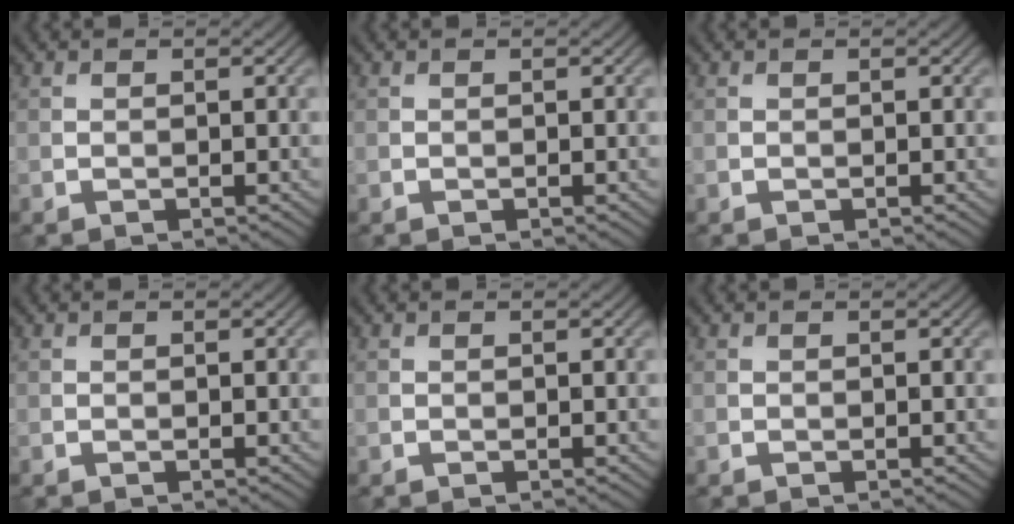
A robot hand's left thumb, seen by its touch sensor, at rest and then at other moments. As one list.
[{"total": 0.0}, {"total": 0.0}, {"total": 0.0}, {"total": 0.0}, {"total": 0.0}]